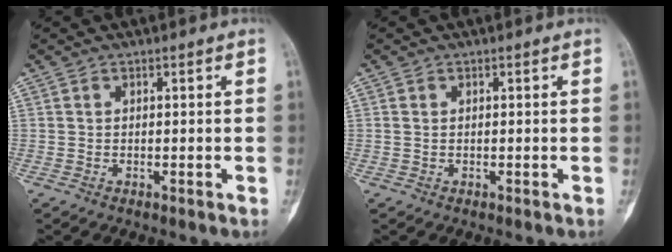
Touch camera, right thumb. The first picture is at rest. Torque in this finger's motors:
{"motor_torque": [-0.34, 0.03, 0.05, -0.20, -0.05]}